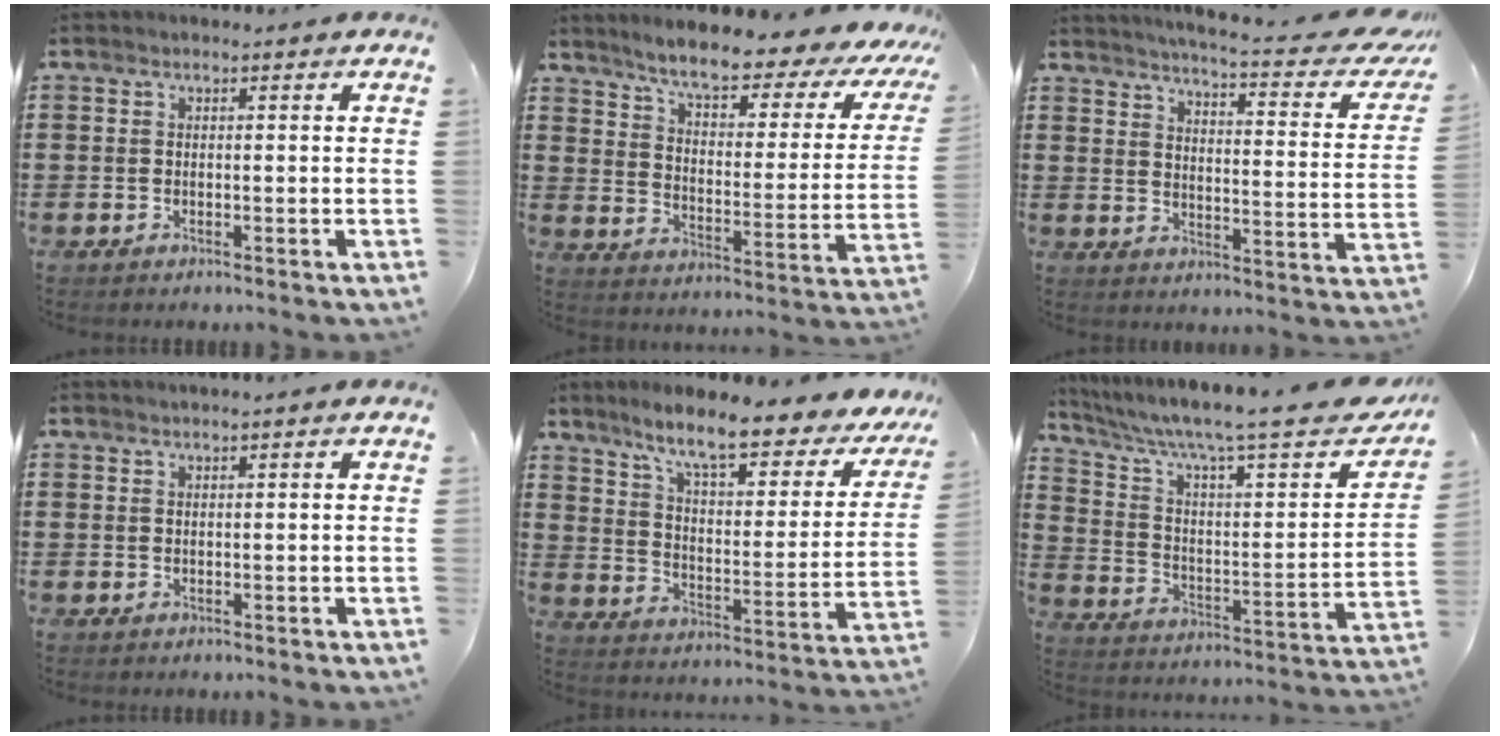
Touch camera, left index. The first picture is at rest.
{"total": 6.8, "force": [5.6, 0.5, 3.8], "torque": [-0.091, -0.039, 0.084]}
{"total": 5.0, "force": [4.3, -0.5, 2.4], "torque": [-0.051, -0.043, 0.064]}
{"total": 0.0}
{"total": 8.9, "force": [7.1, 0.5, 5.3], "torque": [-0.114, -0.049, 0.111]}
{"total": 9.7, "force": [7.1, 1.4, 6.4], "torque": [-0.133, -0.046, 0.110]}